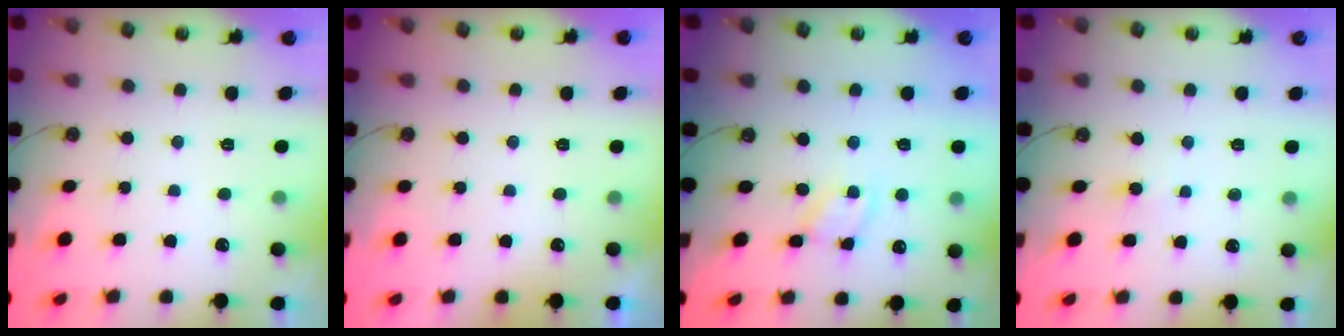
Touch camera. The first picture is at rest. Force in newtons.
{"total": 0.0}
{"total": 1.9, "press": 1.9, "slide": 0.3}
{"total": 2.7, "press": 2.7, "slide": 0.5}